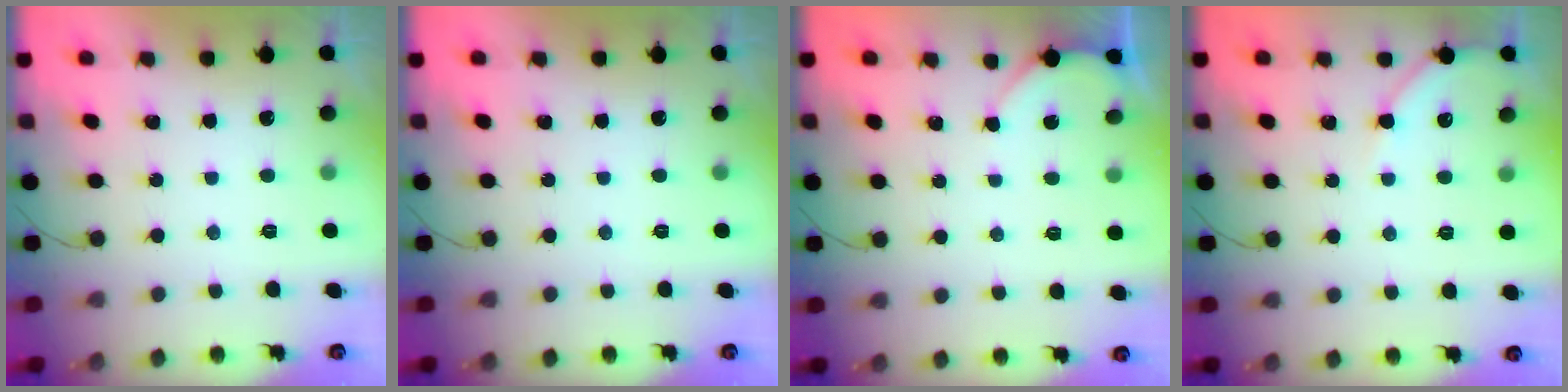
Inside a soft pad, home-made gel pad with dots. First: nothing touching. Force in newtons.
{"total": 0.0}
{"total": 2.1, "press": 2.1, "slide": 0.2}
{"total": 4.8, "press": 4.8, "slide": 0.6}